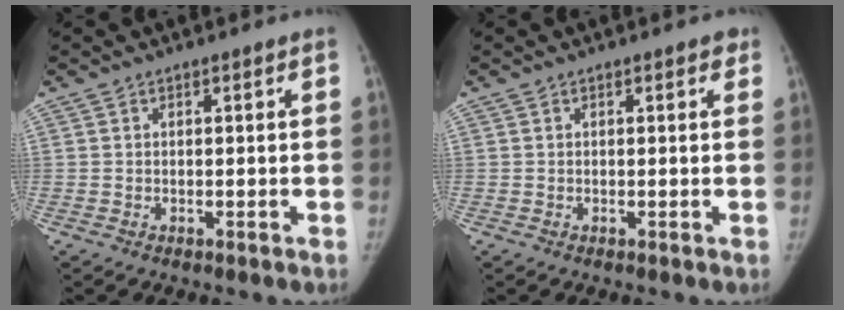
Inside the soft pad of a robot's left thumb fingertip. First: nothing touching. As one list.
[{"total": 0.9, "force": [0.5, 0.5, 0.5], "torque": [0.001, -0.001, 0.001]}]